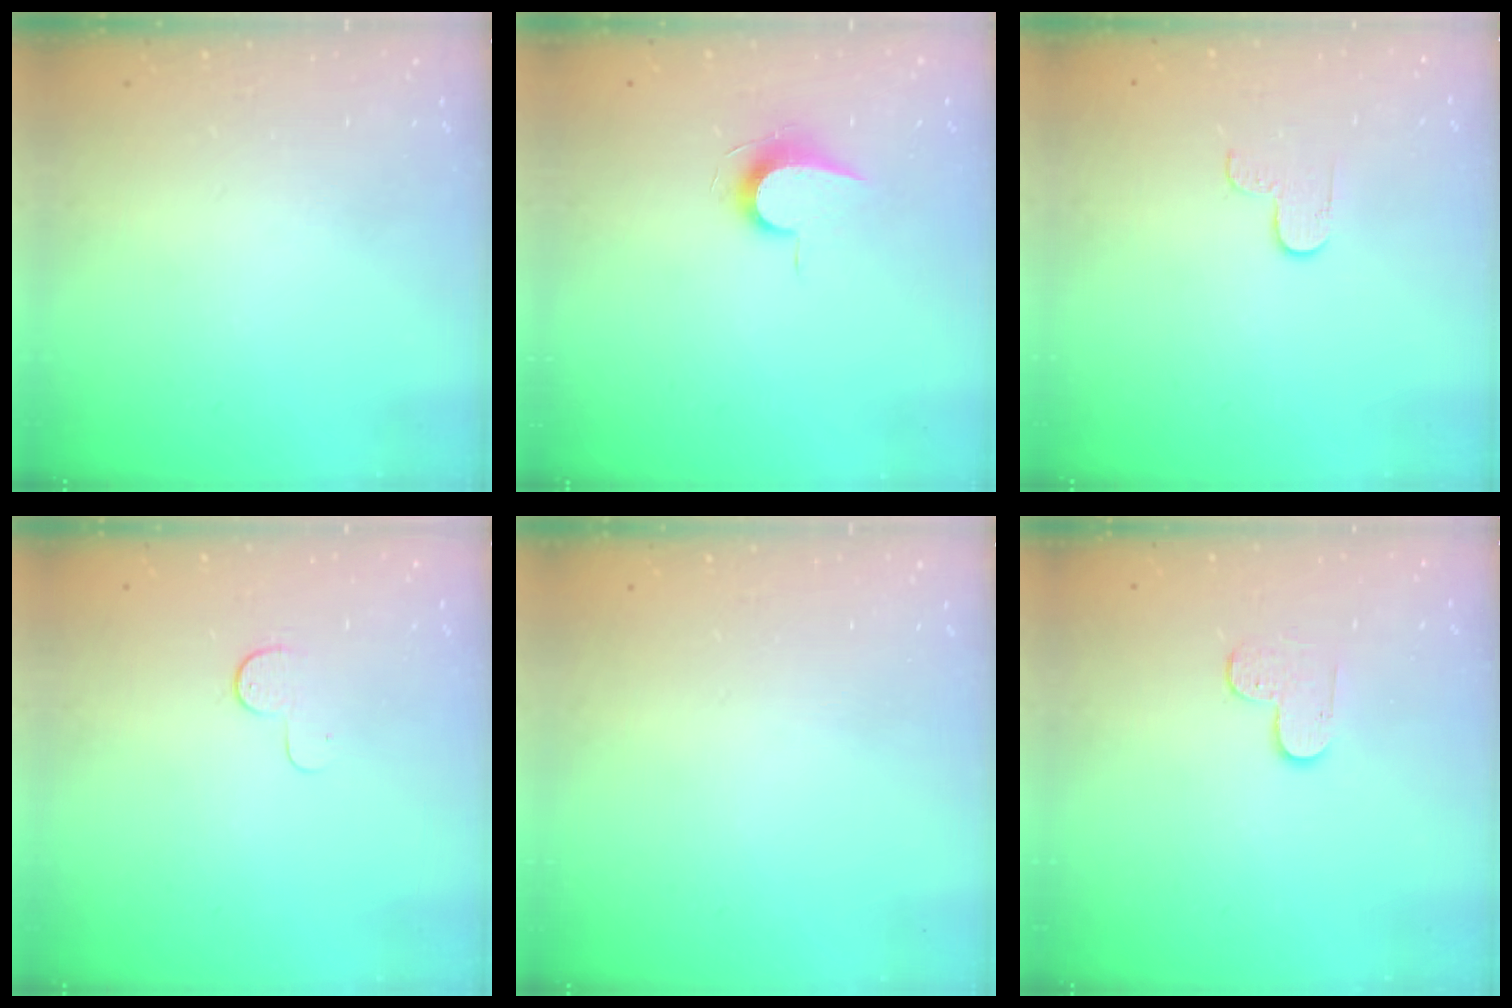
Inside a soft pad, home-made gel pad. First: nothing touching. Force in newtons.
{"total": 7.1, "press": 7.0, "slide": 0.7}
{"total": 2.7, "press": 2.6, "slide": 0.4}
{"total": 4.6, "press": 4.6, "slide": 0.4}
{"total": 0.8, "press": 0.8, "slide": 0.1}
{"total": 3.7, "press": 3.7, "slide": 0.4}